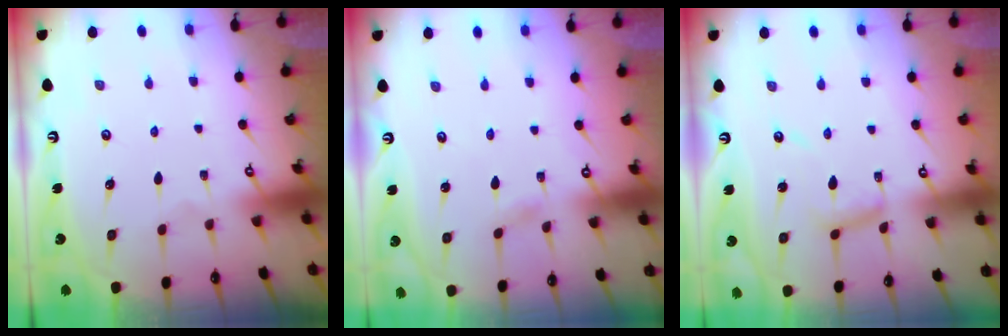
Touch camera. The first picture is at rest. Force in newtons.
{"total": 1.8, "press": 1.8, "slide": 0.2}
{"total": 8.3, "press": 8.2, "slide": 0.6}